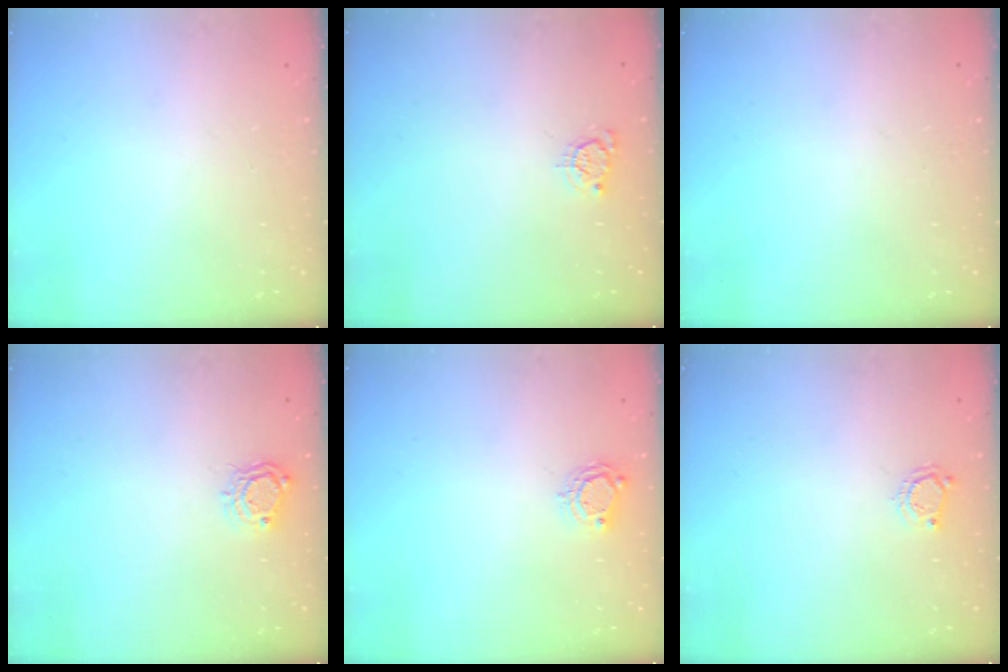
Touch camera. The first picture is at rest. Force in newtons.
{"total": 3.3, "press": 3.3, "slide": 0.4}
{"total": 0.0}
{"total": 5.5, "press": 5.5, "slide": 0.5}
{"total": 5.3, "press": 5.2, "slide": 0.5}
{"total": 4.6, "press": 4.5, "slide": 0.3}